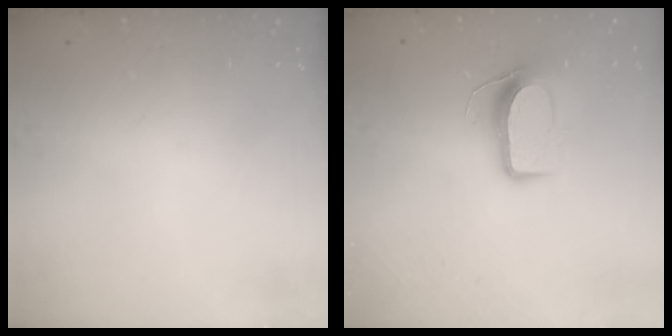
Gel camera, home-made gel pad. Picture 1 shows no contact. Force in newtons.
{"total": 9.2, "press": 9.2, "slide": 0.7}